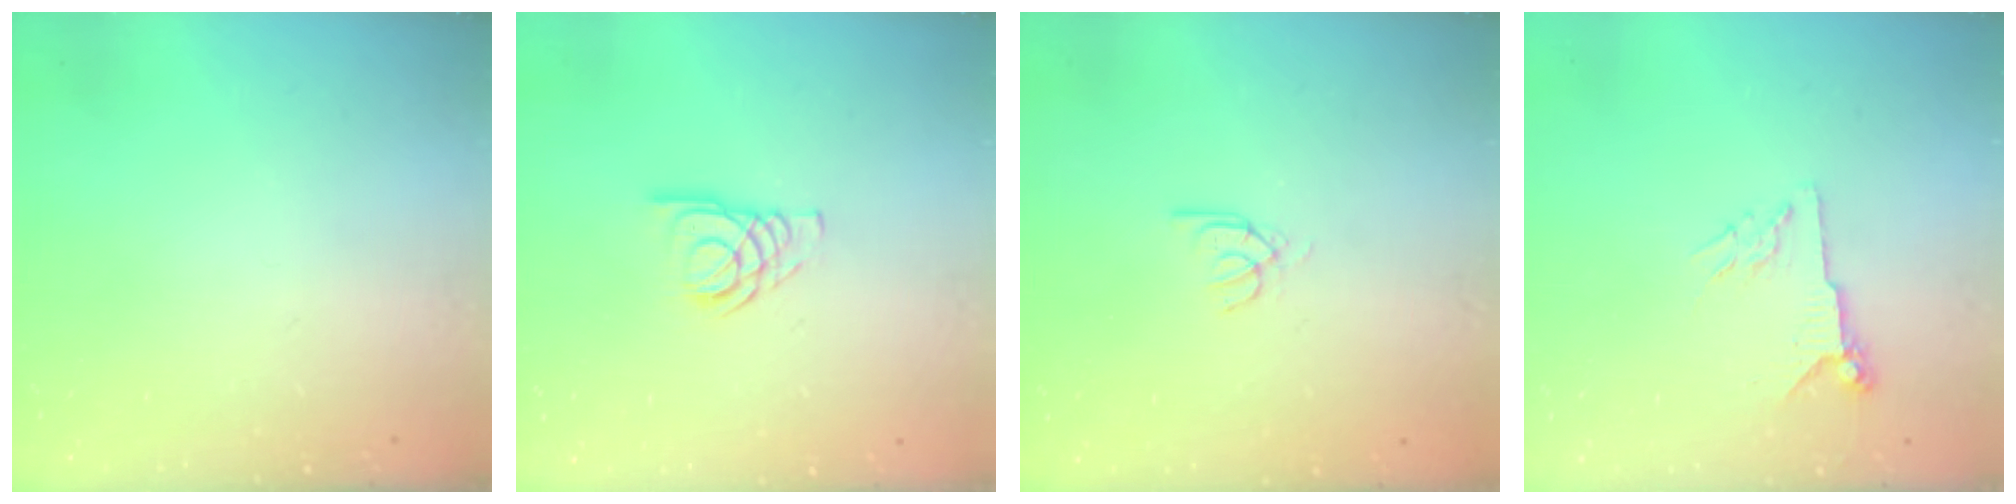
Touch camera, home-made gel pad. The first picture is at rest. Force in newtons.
{"total": 5.9, "press": 5.8, "slide": 0.8}
{"total": 2.6, "press": 2.6, "slide": 0.2}
{"total": 5.1, "press": 5.1, "slide": 0.8}